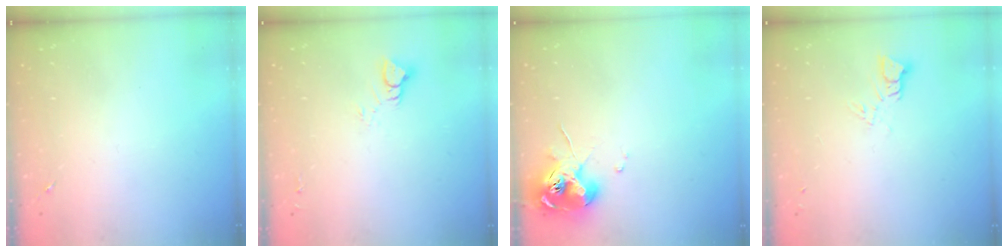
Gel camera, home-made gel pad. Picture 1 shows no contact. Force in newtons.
{"total": 5.1, "press": 5.1, "slide": 0.3}
{"total": 10.4, "press": 10.3, "slide": 1.0}
{"total": 3.4, "press": 3.4, "slide": 0.2}